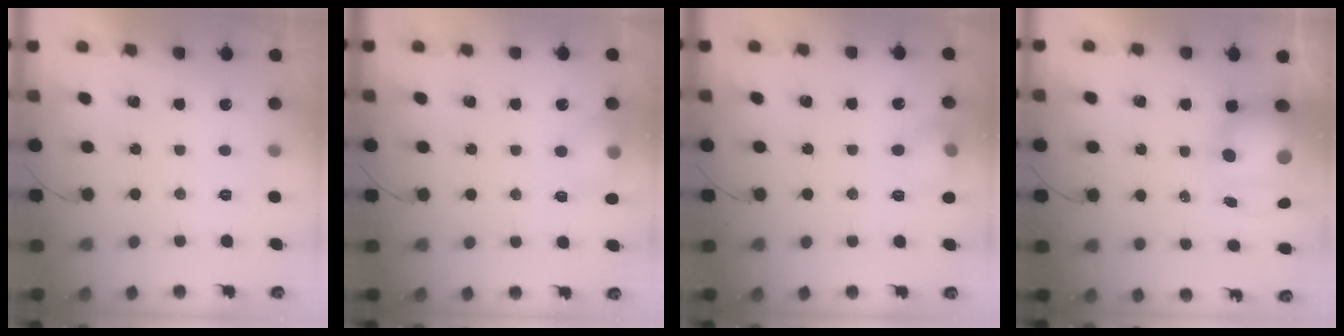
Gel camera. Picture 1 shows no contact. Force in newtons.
{"total": 9.6, "press": 9.4, "slide": 1.8}
{"total": 9.6, "press": 9.5, "slide": 1.3}
{"total": 12.6, "press": 12.3, "slide": 2.9}